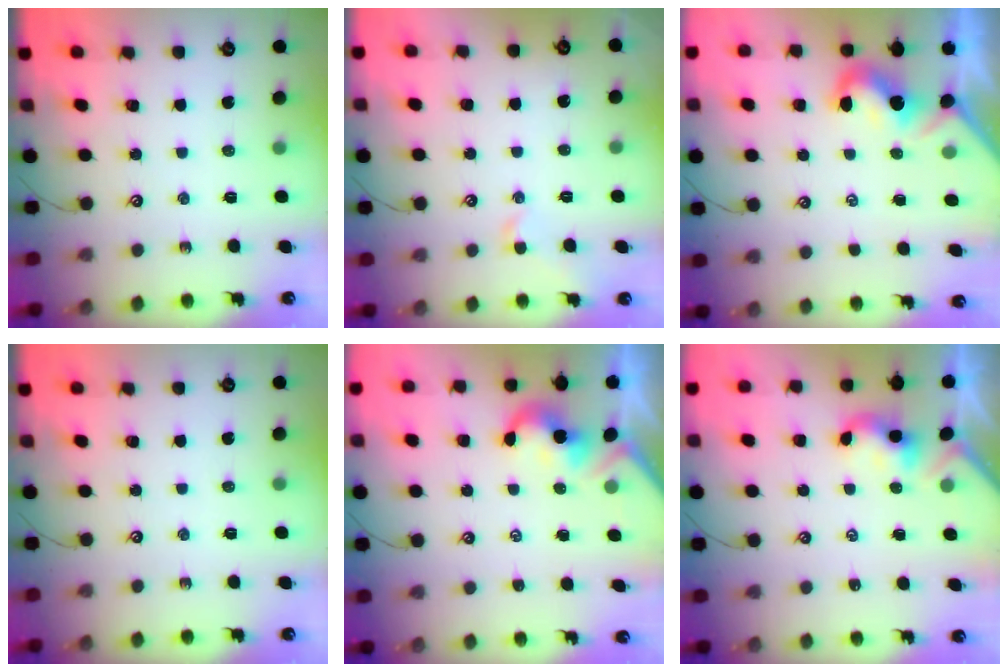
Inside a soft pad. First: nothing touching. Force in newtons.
{"total": 0.6, "press": 0.2, "slide": 0.6}
{"total": 2.1, "press": 2.1, "slide": 0.6}
{"total": 0.0}
{"total": 2.0, "press": 1.9, "slide": 0.5}
{"total": 2.0, "press": 2.0, "slide": 0.2}